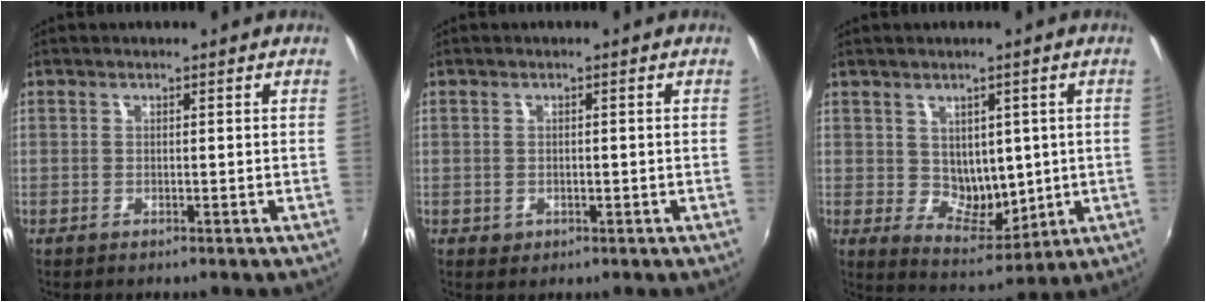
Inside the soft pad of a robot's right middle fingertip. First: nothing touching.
{"total": 1.4, "force": [-0.3, 1.2, 0.7], "torque": [-0.011, 0.000, -0.002]}
{"total": 8.1, "force": [1.3, 6.3, 4.8], "torque": [-0.081, -0.009, 0.041]}